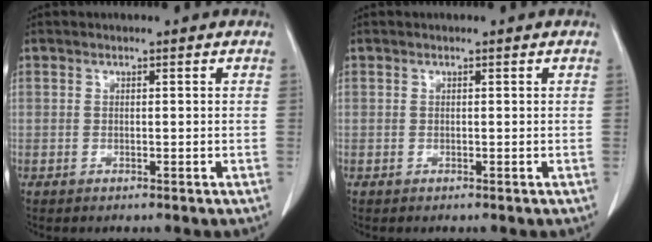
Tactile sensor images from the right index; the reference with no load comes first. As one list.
[{"total": 0.0}]